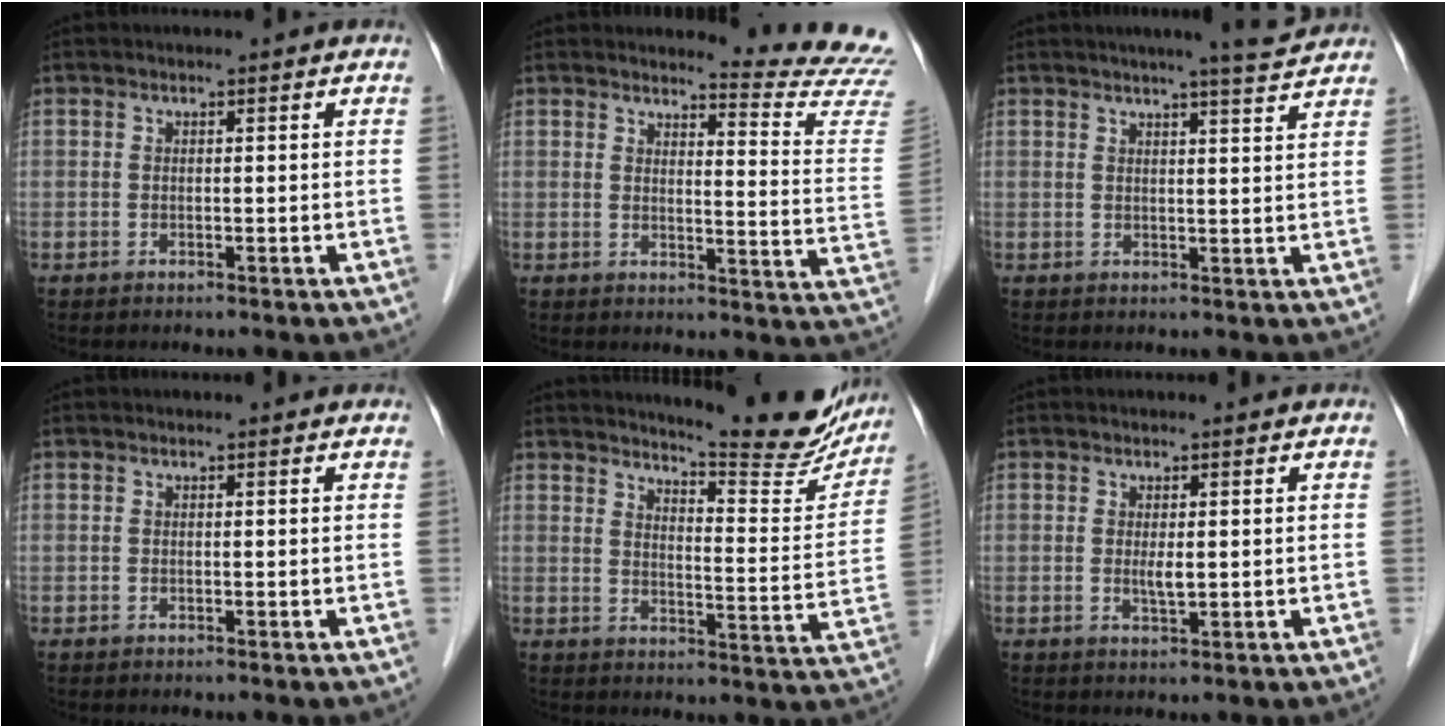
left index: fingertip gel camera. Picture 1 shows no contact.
{"total": 12.6, "force": [12.4, -1.7, 0.7], "torque": [-0.004, -0.137, 0.120]}
{"total": 6.1, "force": [5.5, -0.5, 2.6], "torque": [-0.044, 0.002, 0.063]}
{"total": 1.2, "force": [1.2, 0.2, 0.2], "torque": [-0.013, 0.005, 0.009]}
{"total": 17.6, "force": [16.1, 1.8, 6.8], "torque": [-0.090, -0.073, 0.191]}
{"total": 1.7, "force": [0.3, 0.4, 1.7], "torque": [-0.035, -0.004, 0.008]}